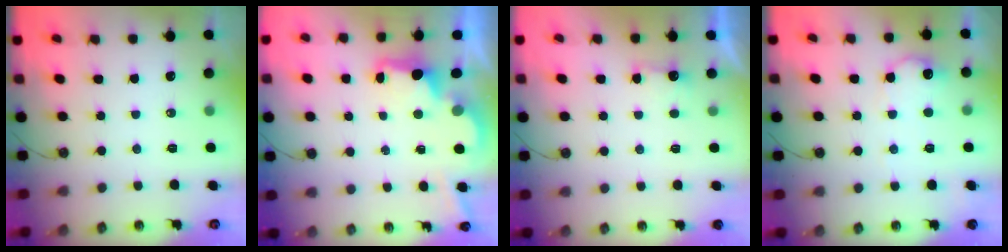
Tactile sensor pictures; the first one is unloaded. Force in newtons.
{"total": 2.6, "press": 2.5, "slide": 0.8}
{"total": 2.3, "press": 2.2, "slide": 0.8}
{"total": 9.2, "press": 9.2, "slide": 0.6}